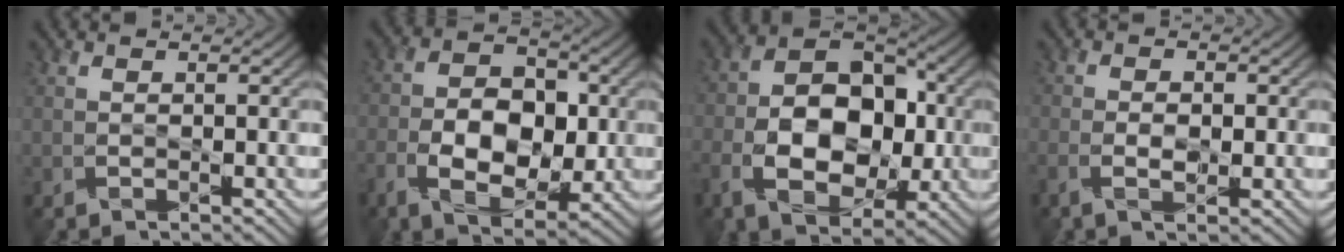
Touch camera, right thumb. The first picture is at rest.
{"total": 10.3, "force": [-2.1, 6.5, 7.7], "torque": [-0.144, -0.002, -0.042]}
{"total": 13.5, "force": [-2.5, 8.9, 9.8], "torque": [-0.174, -0.005, -0.049]}
{"total": 3.4, "force": [-1.0, 1.7, 2.8], "torque": [-0.059, 0.000, -0.023]}